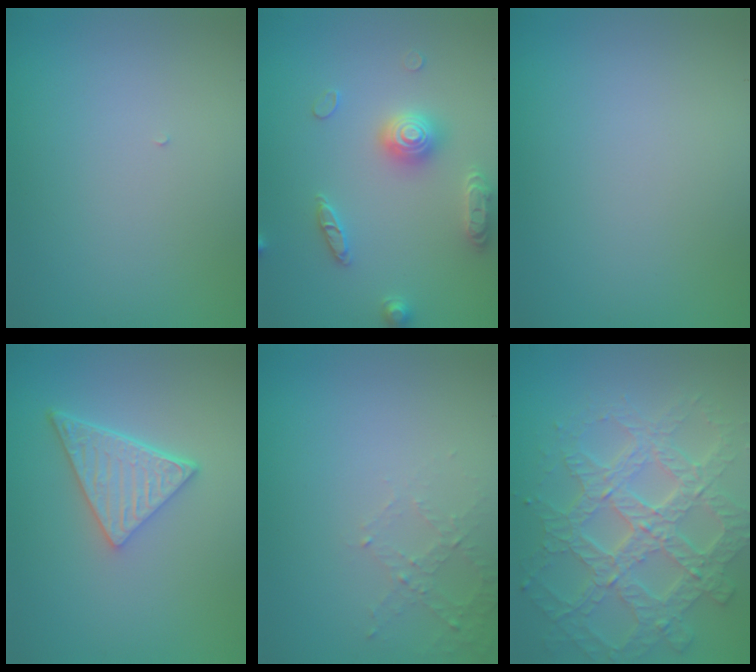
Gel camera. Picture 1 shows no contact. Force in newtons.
{"total": 3.4, "press": 3.4, "slide": 0.6}
{"total": 0.0}
{"total": 5.0, "press": 3.5, "slide": 3.6}
{"total": 1.8, "press": 1.7, "slide": 0.5}
{"total": 8.0, "press": 5.9, "slide": 5.4}